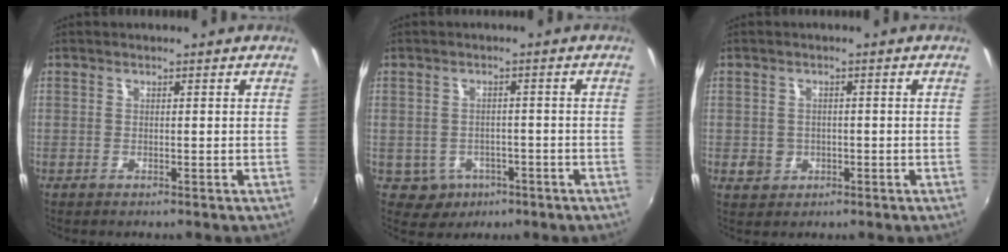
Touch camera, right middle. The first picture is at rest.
{"total": 5.3, "force": [-2.3, 4.5, 1.5], "torque": [-0.046, 0.002, -0.019]}
{"total": 3.4, "force": [-0.8, 3.1, 1.0], "torque": [-0.020, -0.001, -0.008]}